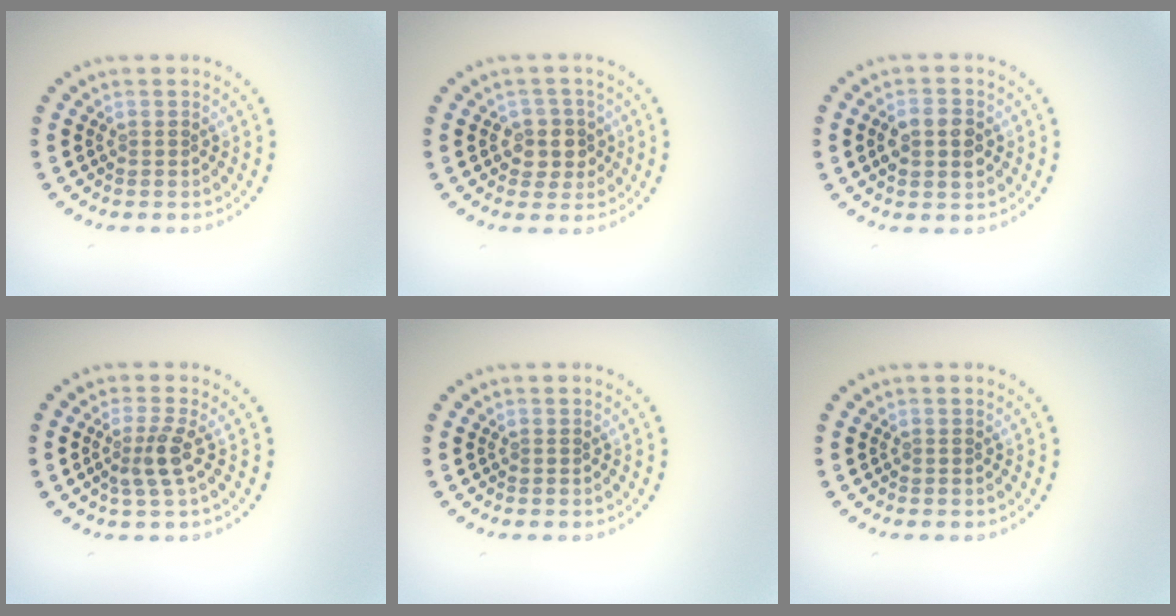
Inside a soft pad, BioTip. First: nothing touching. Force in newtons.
{"total": 2.6, "press": 2.3, "slide": 1.1}
{"total": 3.5, "press": 3.5, "slide": 0.2}
{"total": 2.4, "press": 1.8, "slide": 1.6}
{"total": 0.0}
{"total": 0.0}